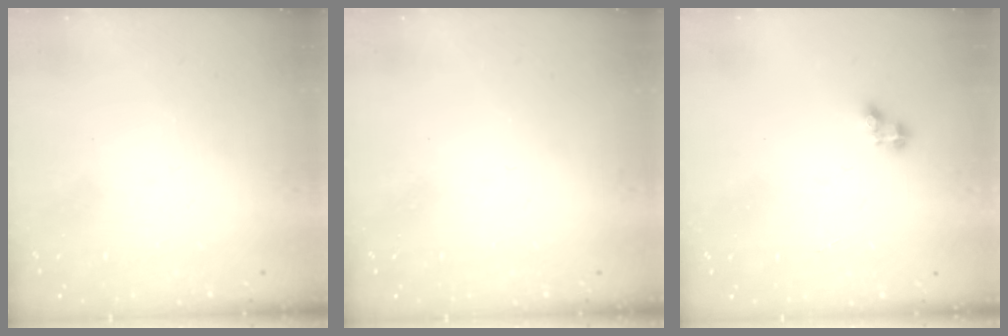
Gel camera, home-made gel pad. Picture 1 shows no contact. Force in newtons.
{"total": 0.0}
{"total": 2.1, "press": 2.1, "slide": 0.3}